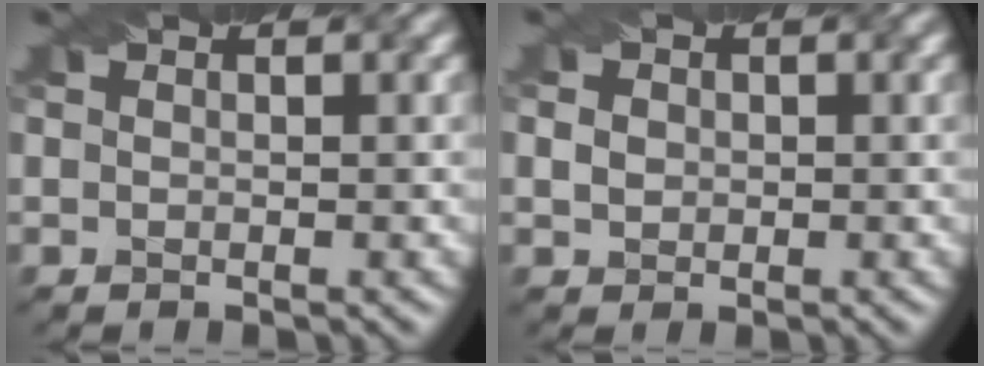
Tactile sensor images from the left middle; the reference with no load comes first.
{"total": 1.3, "force": [-0.1, 1.1, 0.6], "torque": [-0.013, 0.003, -0.001]}